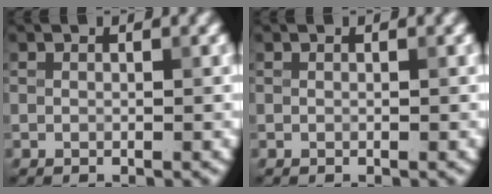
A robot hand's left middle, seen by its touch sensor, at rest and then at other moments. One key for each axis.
{"total": 0.0}